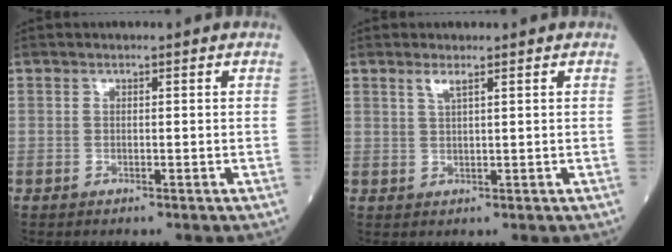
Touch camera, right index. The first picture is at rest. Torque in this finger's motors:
{"motor_torque": [-0.05, 0.01, -0.01, 0.01]}